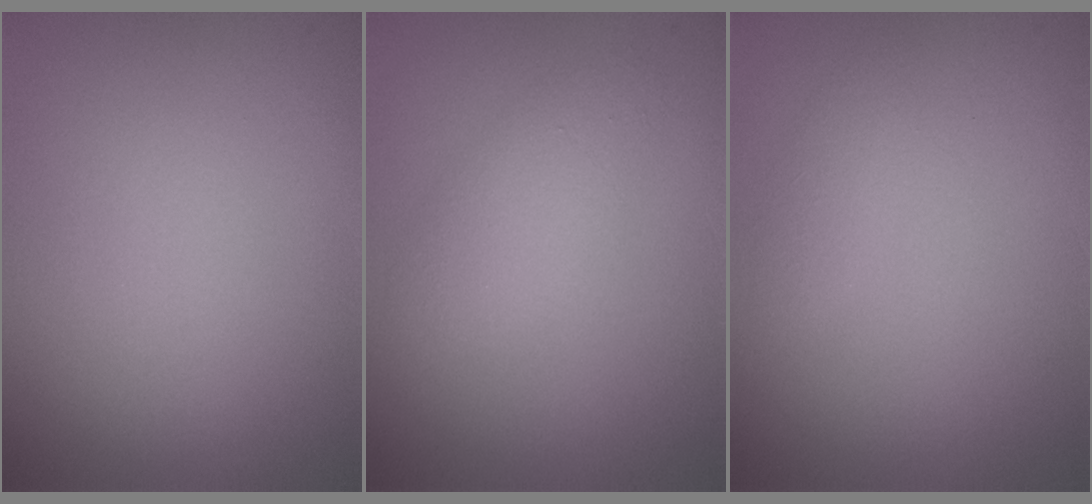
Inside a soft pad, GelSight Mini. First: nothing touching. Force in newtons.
{"total": 2.3, "press": 2.3, "slide": 0.2}
{"total": 1.0, "press": 1.0, "slide": 0.0}